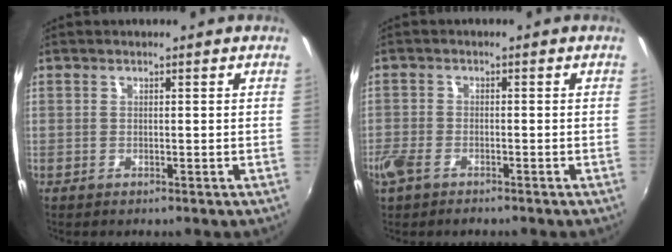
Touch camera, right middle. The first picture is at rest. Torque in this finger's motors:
{"motor_torque": [0.99, -0.90, 0.23, 0.13]}